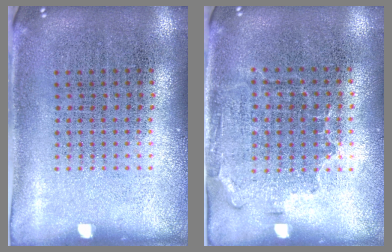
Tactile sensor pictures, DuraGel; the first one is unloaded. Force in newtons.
{"total": 1.4, "press": 1.1, "slide": 0.9}